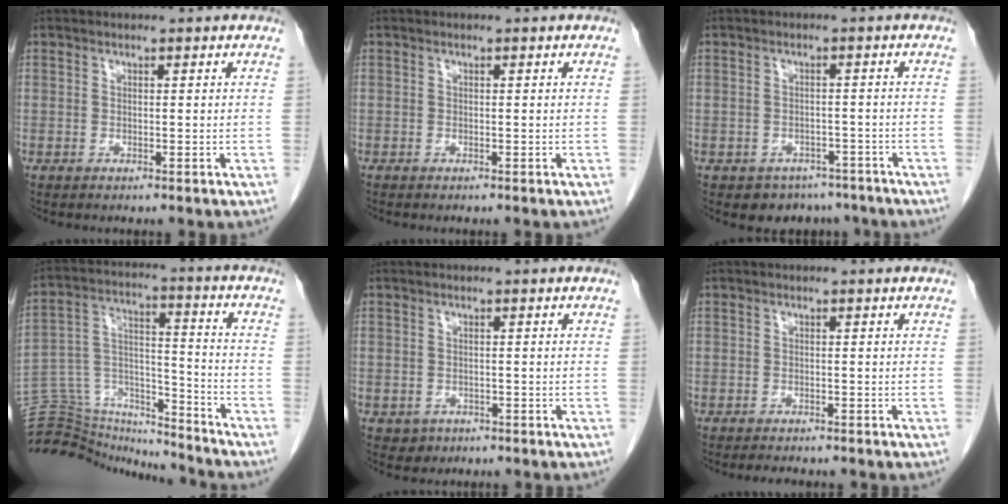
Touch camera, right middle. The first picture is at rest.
{"total": 0.0}
{"total": 5.4, "force": [-4.2, 3.4, 0.4], "torque": [0.009, 0.015, -0.053]}
{"total": 19.4, "force": [-18.8, 3.7, 3.1], "torque": [-0.072, 0.050, -0.294]}
{"total": 2.5, "force": [-1.3, 2.1, 0.2], "torque": [-0.004, 0.008, -0.013]}
{"total": 3.1, "force": [-2.7, 0.7, 1.3], "torque": [-0.022, -0.007, -0.032]}